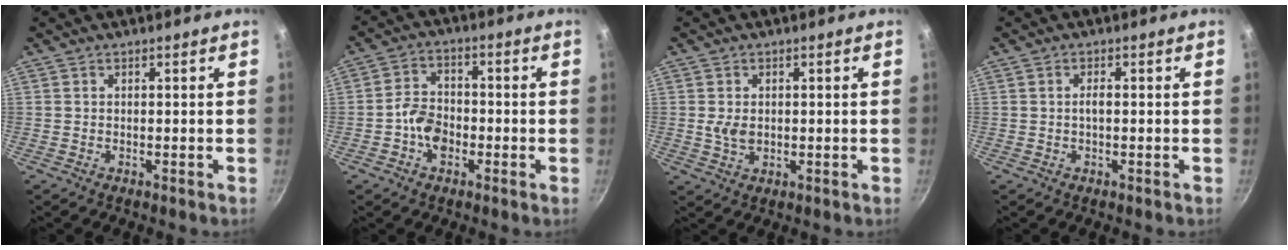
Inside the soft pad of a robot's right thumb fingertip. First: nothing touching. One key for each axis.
{"total": 6.2, "fx": -2.1, "fy": 4.4, "fz": 3.7, "tx": -0.047, "ty": 0.023, "tz": -0.046}
{"total": 3.5, "fx": 0.2, "fy": 2.4, "fz": 2.5, "tx": -0.044, "ty": -0.005, "tz": 0.007}
{"total": 1.4, "fx": -0.1, "fy": 0.6, "fz": 1.3, "tx": -0.027, "ty": 0.005, "tz": -0.004}